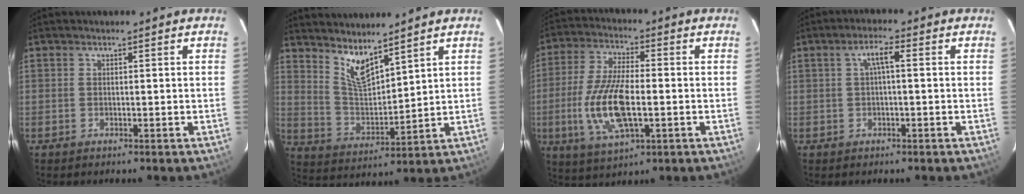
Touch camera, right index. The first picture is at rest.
{"total": 7.8, "force": [6.2, 1.8, 4.4], "torque": [-0.083, -0.013, 0.127]}
{"total": 13.8, "force": [-2.7, 4.9, 12.6], "torque": [-0.266, -0.007, -0.050]}
{"total": 3.0, "force": [0.3, 0.6, 3.0], "torque": [-0.059, 0.009, 0.008]}